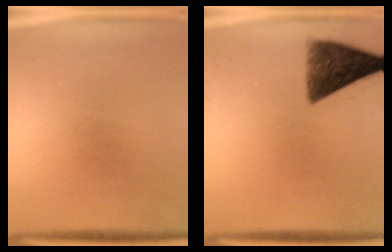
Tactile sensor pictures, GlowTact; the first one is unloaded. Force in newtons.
{"total": 8.7}